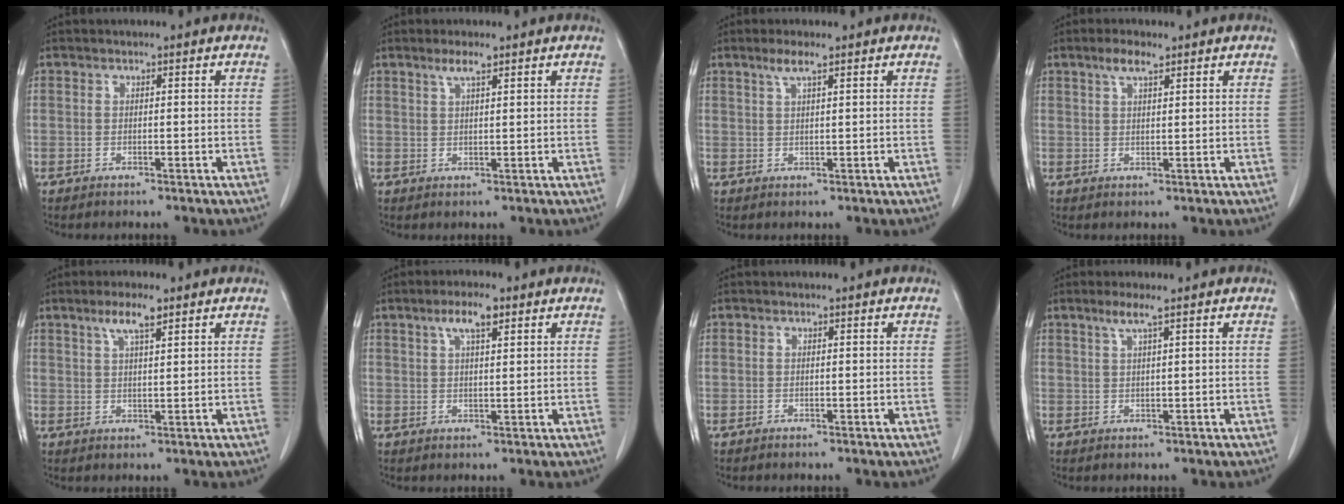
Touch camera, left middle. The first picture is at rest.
{"total": 2.4, "force": [1.6, 0.1, 1.7], "torque": [-0.039, 0.001, 0.033]}
{"total": 2.4, "force": [1.6, 0.0, 1.8], "torque": [-0.043, 0.001, 0.034]}
{"total": 2.9, "force": [2.0, 0.6, 2.1], "torque": [-0.046, 0.005, 0.039]}
{"total": 4.2, "force": [2.8, 0.5, 3.2], "torque": [-0.063, 0.003, 0.051]}
{"total": 4.5, "force": [2.6, 0.9, 3.5], "torque": [-0.071, 0.006, 0.046]}
{"total": 0.0}
{"total": 2.3, "force": [1.4, -0.4, 1.8], "torque": [-0.043, 0.001, 0.031]}